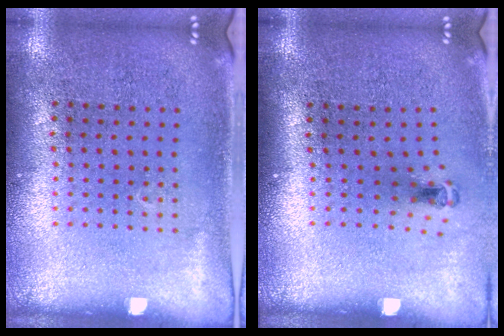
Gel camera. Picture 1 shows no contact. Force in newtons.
{"total": 0.7, "press": 0.3, "slide": 0.6}